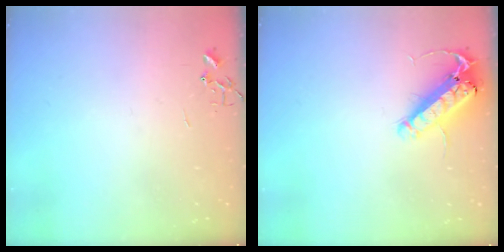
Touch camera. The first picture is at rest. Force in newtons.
{"total": 14.7, "press": 14.5, "slide": 2.6}